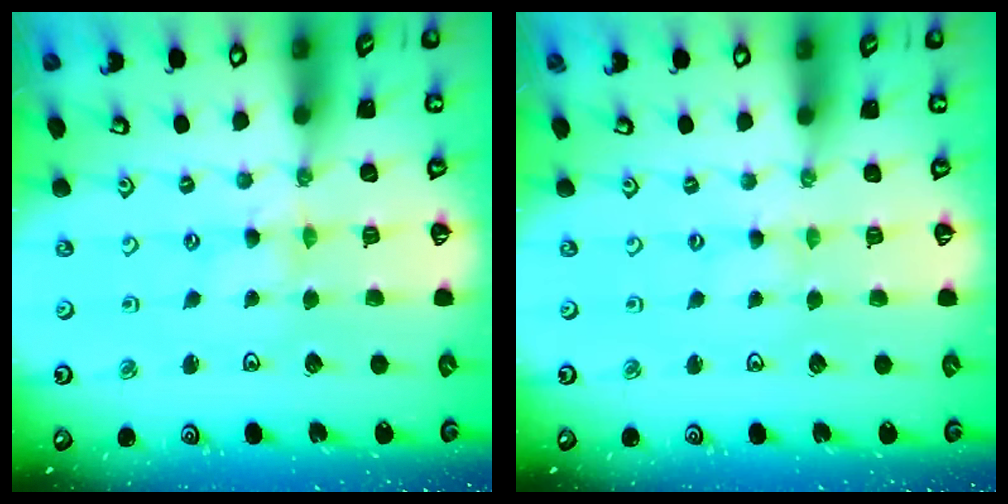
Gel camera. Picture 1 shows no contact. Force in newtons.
{"total": 0.0}